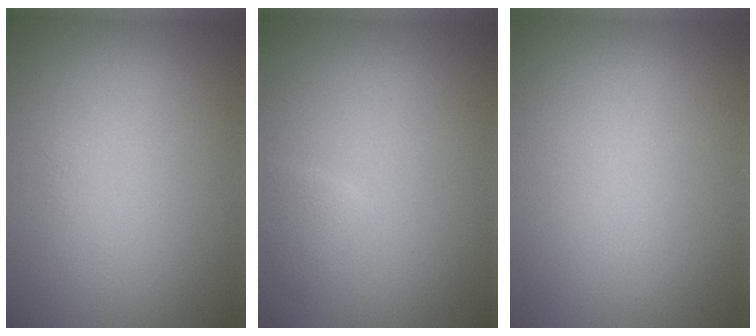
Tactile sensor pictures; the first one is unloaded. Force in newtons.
{"total": 1.1, "press": 1.1, "slide": 0.1}
{"total": 0.0}